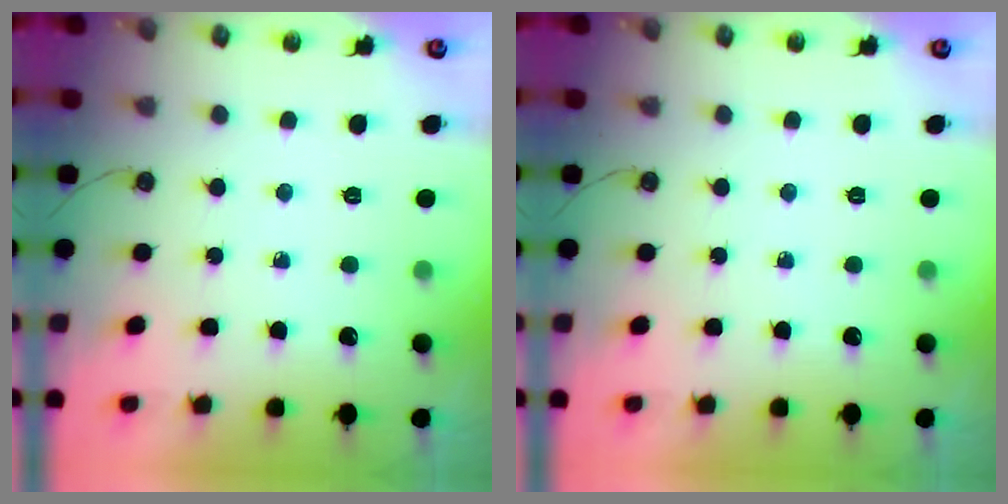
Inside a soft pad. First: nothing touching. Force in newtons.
{"total": 0.0}